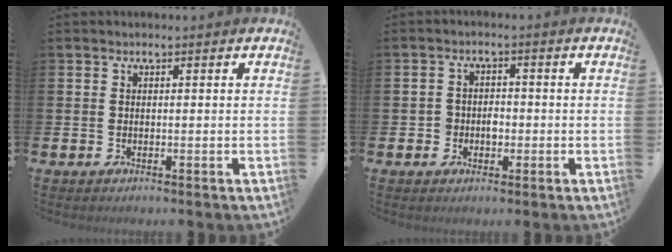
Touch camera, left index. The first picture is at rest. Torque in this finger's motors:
{"motor_torque": [0.12, -0.03, 0.03, 0.04]}